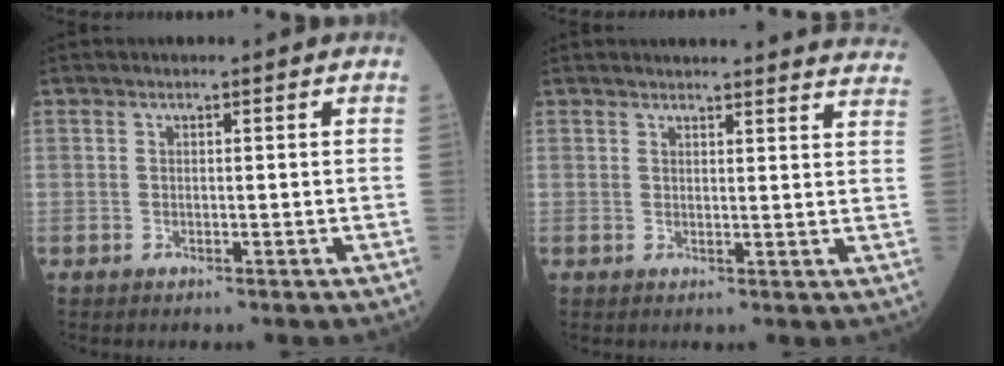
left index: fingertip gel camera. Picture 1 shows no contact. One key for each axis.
{"total": 17.5, "fx": 17.1, "fy": 1.9, "fz": 3.3, "tx": -0.021, "ty": -0.049, "tz": 0.173}